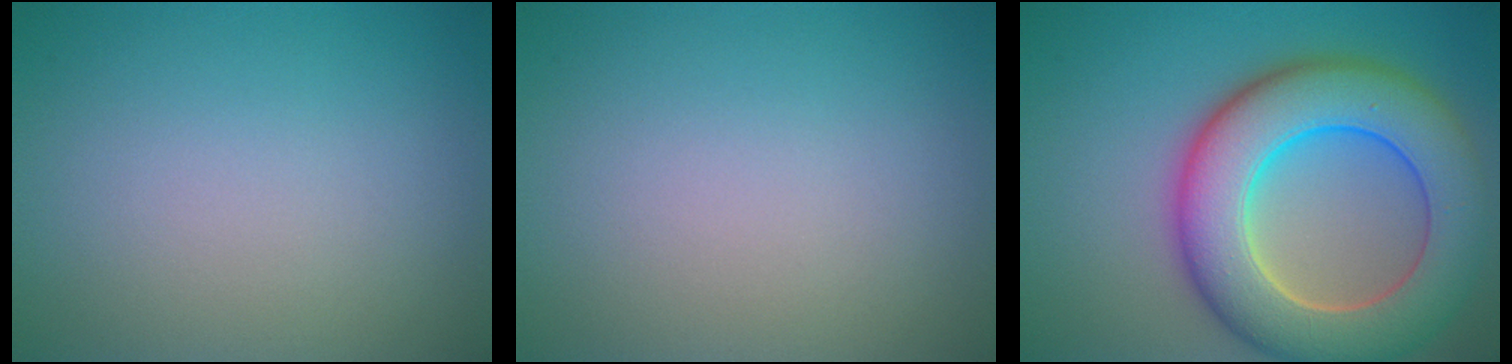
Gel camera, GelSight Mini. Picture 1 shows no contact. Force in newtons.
{"total": 0.0}
{"total": 11.0, "press": 11.0, "slide": 0.6}